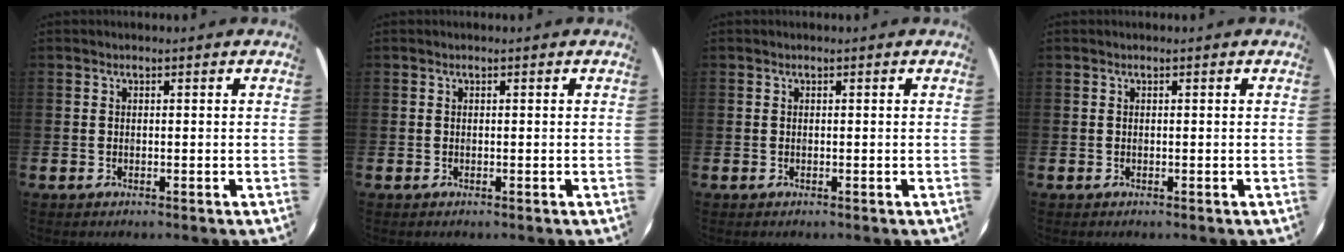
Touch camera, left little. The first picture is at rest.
{"total": 0.0}
{"total": 0.0}
{"total": 0.0}